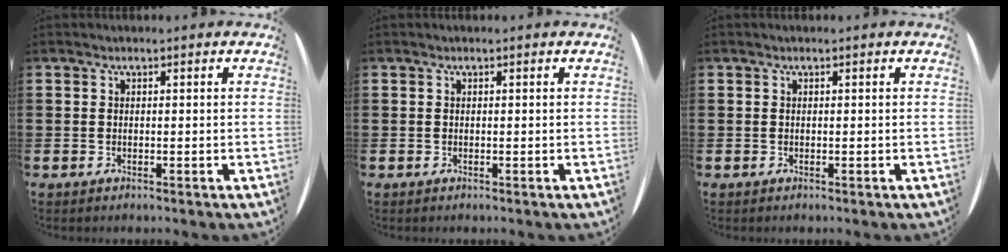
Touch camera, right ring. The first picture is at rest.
{"total": 0.0}
{"total": 0.0}